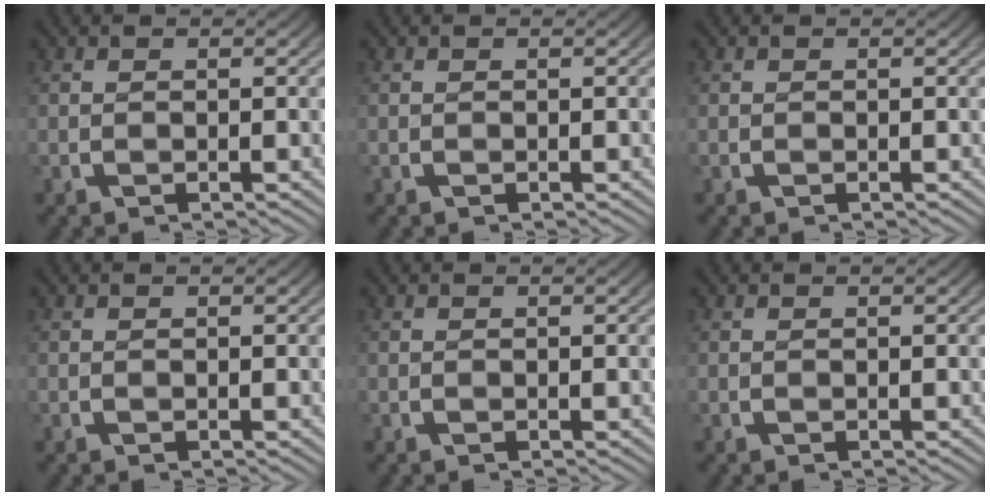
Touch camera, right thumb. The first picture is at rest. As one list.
[{"total": 0.0}, {"total": 0.0}, {"total": 0.0}, {"total": 0.0}, {"total": 0.0}]